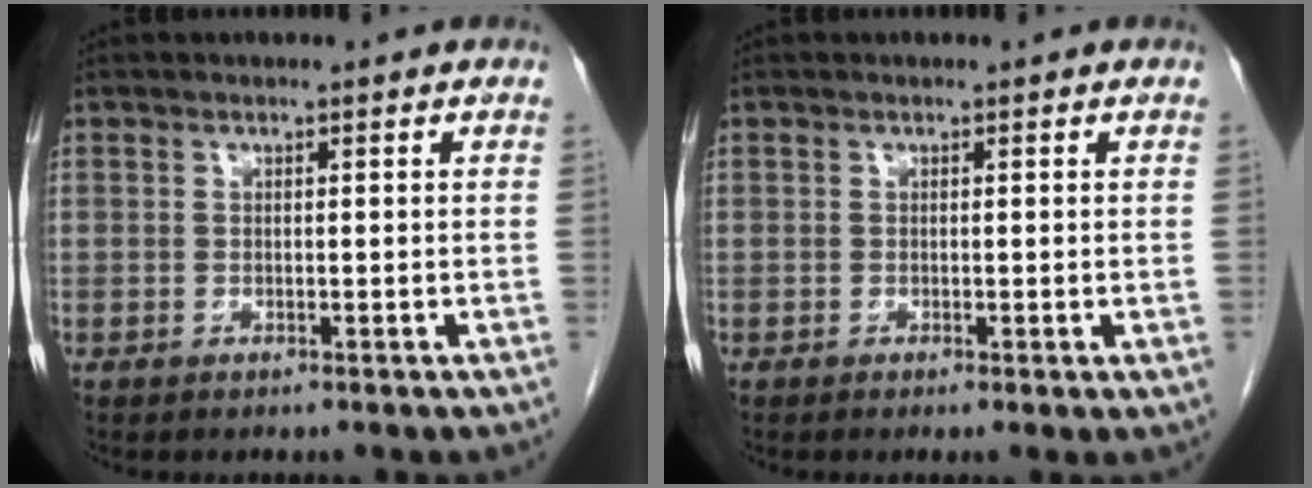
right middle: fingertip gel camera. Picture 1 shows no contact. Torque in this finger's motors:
{"motor_torque": [0.67, -0.57, 0.06, 0.01]}